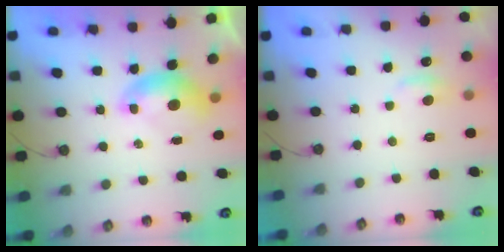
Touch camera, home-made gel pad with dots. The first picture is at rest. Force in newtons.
{"total": 1.0, "press": 0.7, "slide": 0.7}